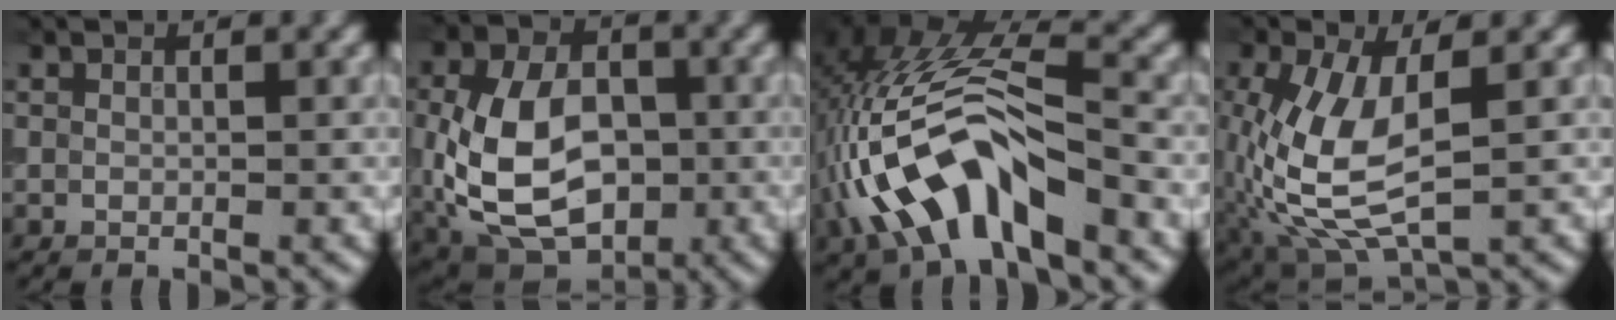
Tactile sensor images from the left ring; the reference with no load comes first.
{"total": 11.3, "force": [-1.5, 7.5, 8.2], "torque": [-0.171, -0.011, -0.032]}
{"total": 10.8, "force": [-4.1, 4.7, 8.8], "torque": [-0.187, 0.014, -0.077]}
{"total": 8.9, "force": [-0.9, 4.2, 7.8], "torque": [-0.183, -0.007, -0.014]}